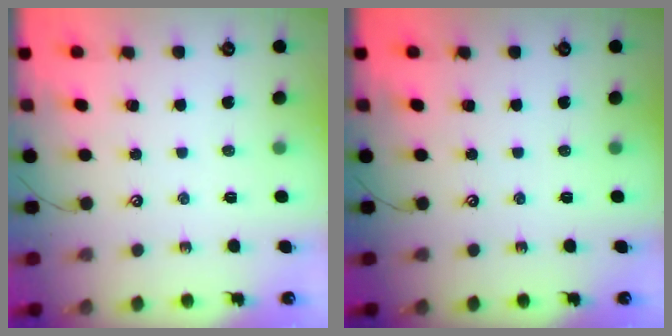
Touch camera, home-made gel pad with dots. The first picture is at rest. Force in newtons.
{"total": 0.0}